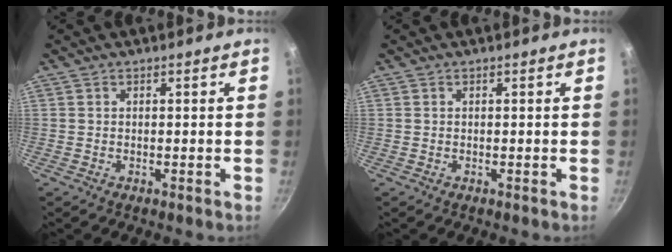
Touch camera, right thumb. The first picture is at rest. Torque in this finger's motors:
{"motor_torque": [0.00, 0.00, 0.09, 0.02, 0.00]}